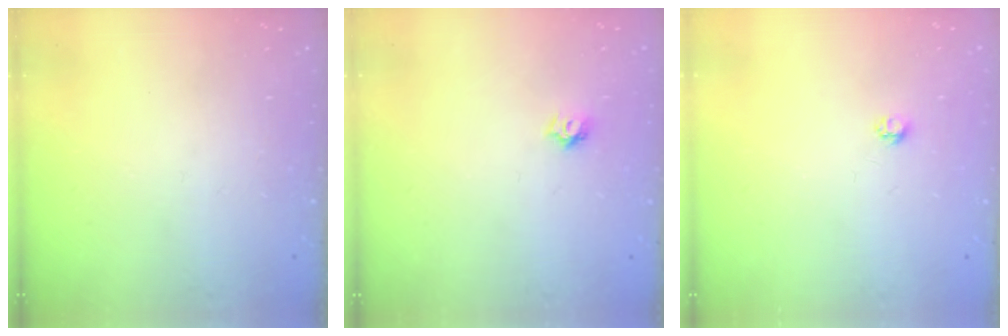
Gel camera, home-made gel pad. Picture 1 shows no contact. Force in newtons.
{"total": 4.2, "press": 4.2, "slide": 0.4}
{"total": 2.7, "press": 2.7, "slide": 0.4}